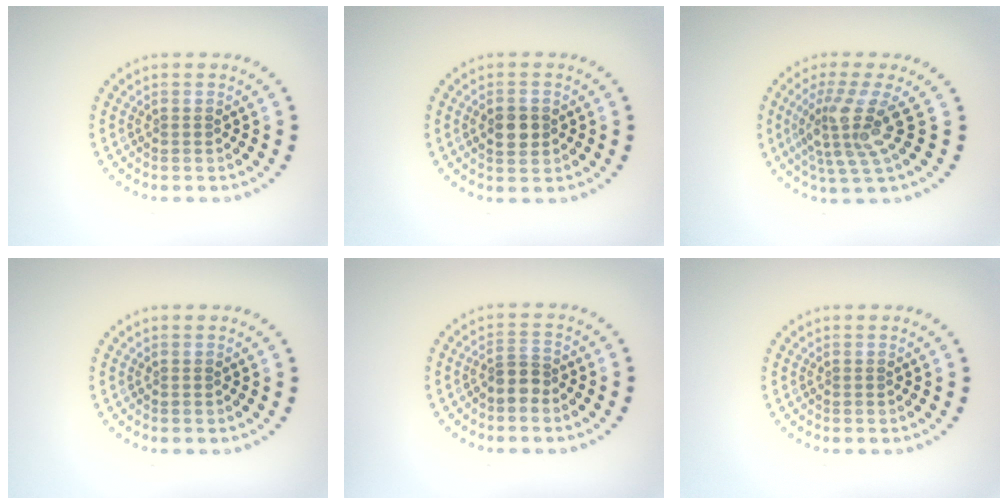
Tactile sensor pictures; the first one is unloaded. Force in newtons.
{"total": 2.9, "press": 2.9, "slide": 0.1}
{"total": 4.5, "press": 3.2, "slide": 3.2}
{"total": 0.0}
{"total": 2.1, "press": 1.7, "slide": 1.2}
{"total": 0.0}